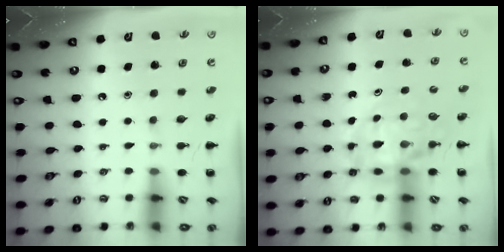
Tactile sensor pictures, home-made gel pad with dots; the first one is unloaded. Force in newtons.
{"total": 12.1, "press": 11.4, "slide": 3.8}